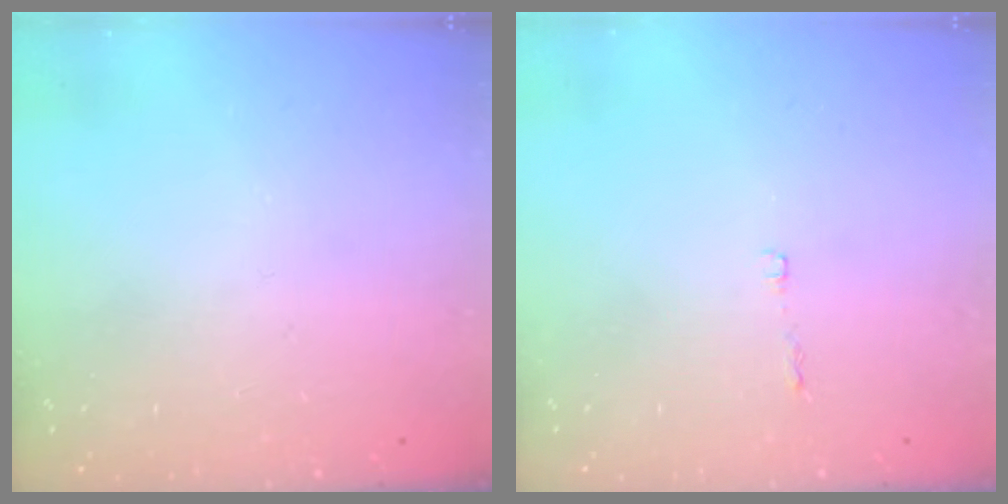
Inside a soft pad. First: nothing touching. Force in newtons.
{"total": 2.5, "press": 2.4, "slide": 0.4}